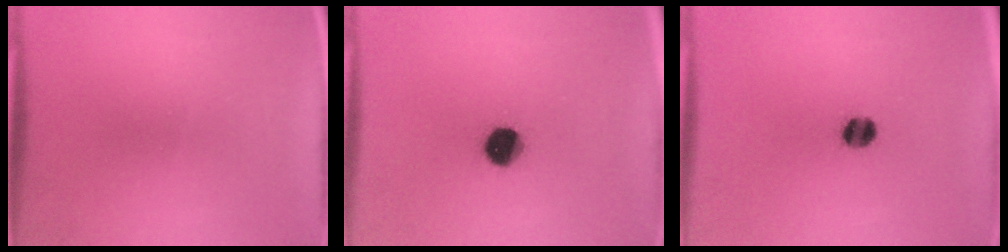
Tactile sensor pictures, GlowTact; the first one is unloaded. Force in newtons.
{"total": 7.9}
{"total": 4.4}